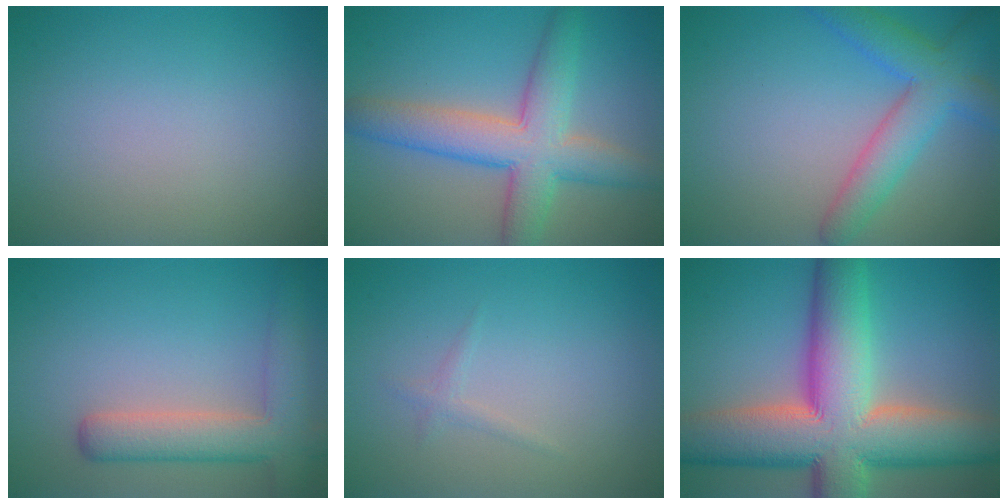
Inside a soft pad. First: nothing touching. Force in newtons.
{"total": 7.2, "press": 7.2, "slide": 0.2}
{"total": 5.1, "press": 5.1, "slide": 0.2}
{"total": 5.3, "press": 5.3, "slide": 0.4}
{"total": 0.8, "press": 0.8, "slide": 0.1}
{"total": 15.3, "press": 15.3, "slide": 0.8}